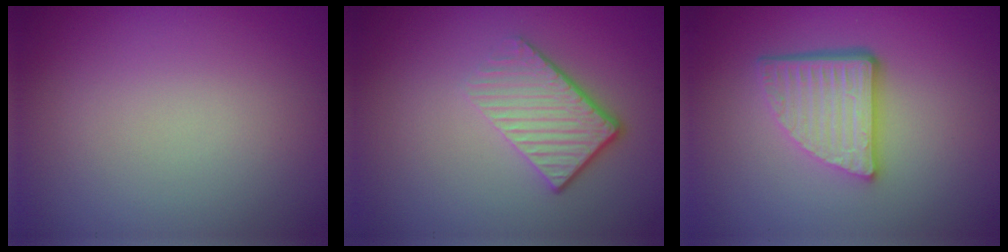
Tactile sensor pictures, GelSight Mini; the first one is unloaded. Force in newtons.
{"total": 4.1, "press": 2.8, "slide": 3.0}
{"total": 5.3, "press": 3.7, "slide": 3.9}